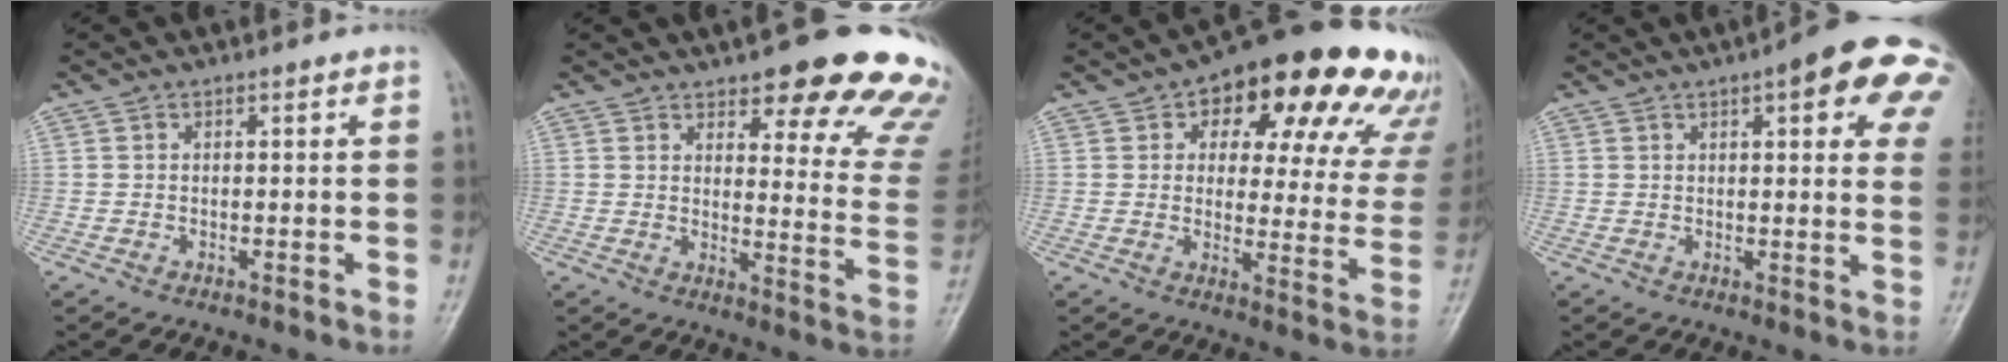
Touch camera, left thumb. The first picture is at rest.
{"total": 21.6, "force": [16.1, 6.4, 12.9], "torque": [-0.106, -0.086, 0.180]}
{"total": 25.9, "force": [14.6, 11.6, 17.9], "torque": [-0.189, -0.022, 0.175]}
{"total": 16.2, "force": [6.7, 5.0, 13.9], "torque": [-0.147, -0.006, 0.071]}